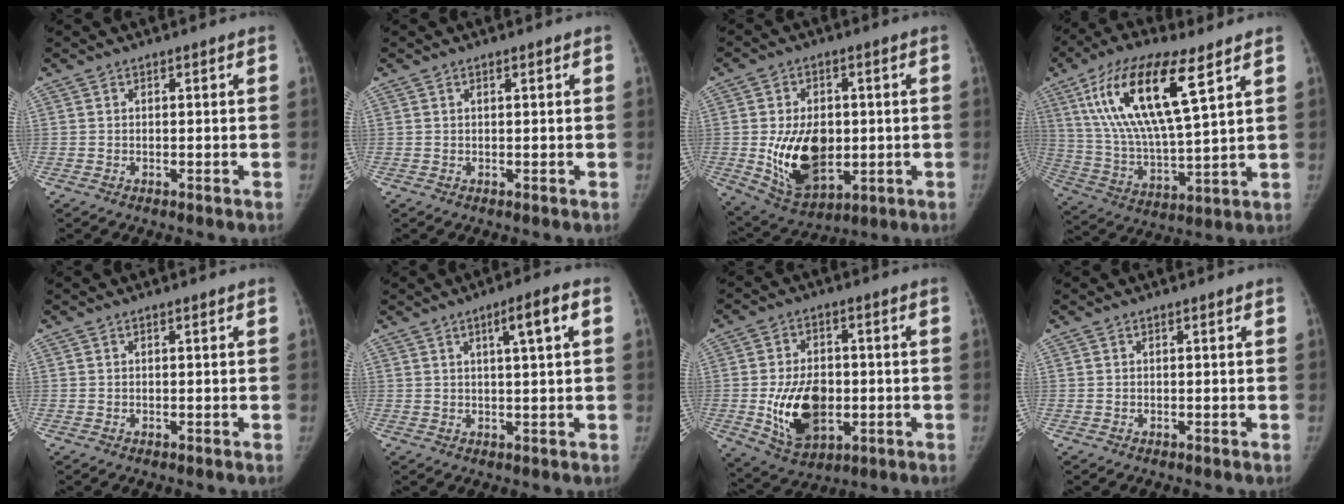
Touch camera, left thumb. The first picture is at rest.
{"total": 0.6, "force": [0.3, 0.2, 0.5], "torque": [-0.009, 0.001, 0.005]}
{"total": 14.9, "force": [-0.9, 9.7, 11.2], "torque": [-0.160, -0.012, 0.007]}
{"total": 20.4, "force": [9.1, 6.2, 17.1], "torque": [-0.323, -0.026, 0.169]}
{"total": 0.0}
{"total": 5.6, "force": [2.0, 0.4, 5.2], "torque": [-0.083, 0.004, 0.031]}
{"total": 13.5, "force": [-2.0, 8.8, 10.0], "torque": [-0.147, -0.001, -0.020]}
{"total": 0.0}